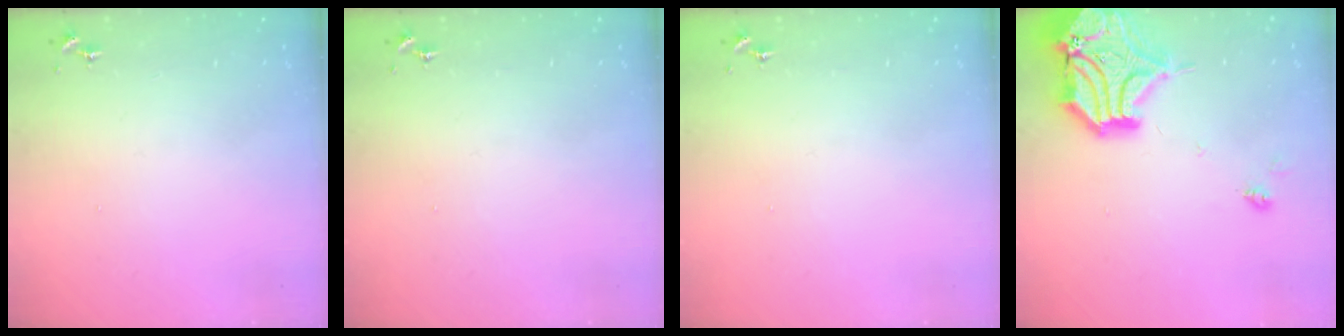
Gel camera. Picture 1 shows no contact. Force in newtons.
{"total": 0.0}
{"total": 0.0}
{"total": 20.7, "press": 20.5, "slide": 3.1}